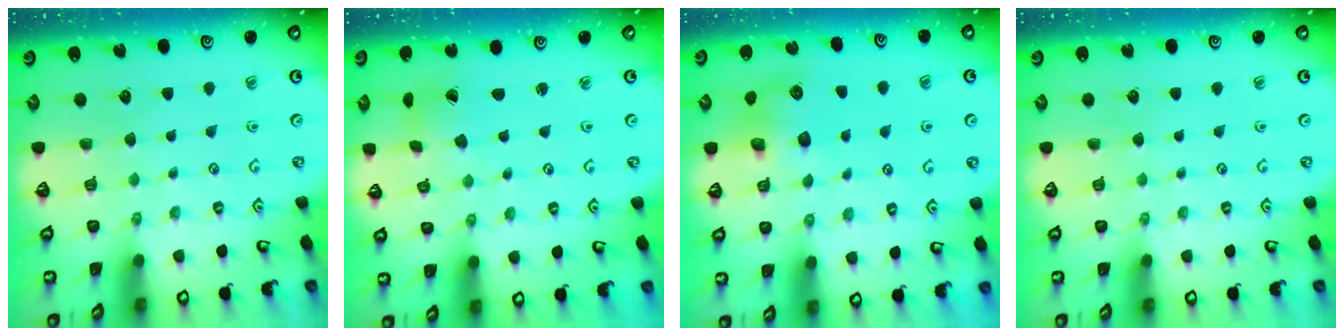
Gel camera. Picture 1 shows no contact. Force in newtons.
{"total": 1.4, "press": 1.4, "slide": 0.2}
{"total": 7.4, "press": 7.4, "slide": 0.3}
{"total": 0.0}